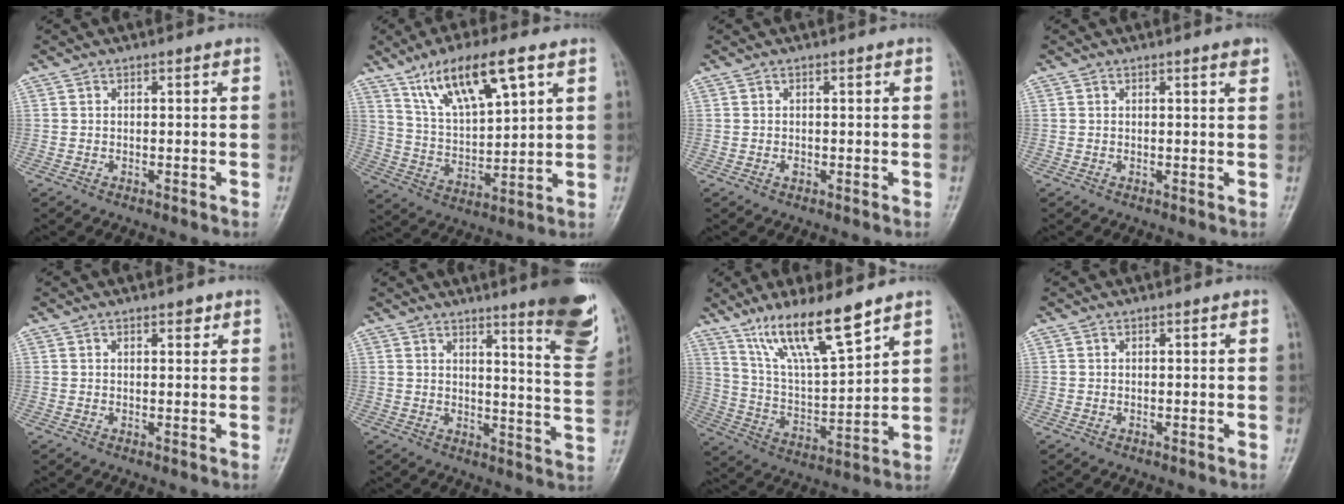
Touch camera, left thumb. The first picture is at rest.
{"total": 14.3, "force": [8.0, 4.3, 11.0], "torque": [-0.185, -0.024, 0.155]}
{"total": 0.6, "force": [-0.1, 0.4, 0.5], "torque": [-0.006, 0.000, -0.003]}
{"total": 1.4, "force": [1.0, 0.0, 1.1], "torque": [-0.014, -0.005, 0.011]}
{"total": 1.6, "force": [1.0, 0.7, 1.0], "torque": [-0.006, -0.004, 0.012]}
{"total": 14.2, "force": [8.9, 1.9, 10.8], "torque": [-0.118, -0.065, 0.112]}
{"total": 14.8, "force": [10.5, 2.7, 10.1], "torque": [-0.174, -0.057, 0.206]}
{"total": 0.0}